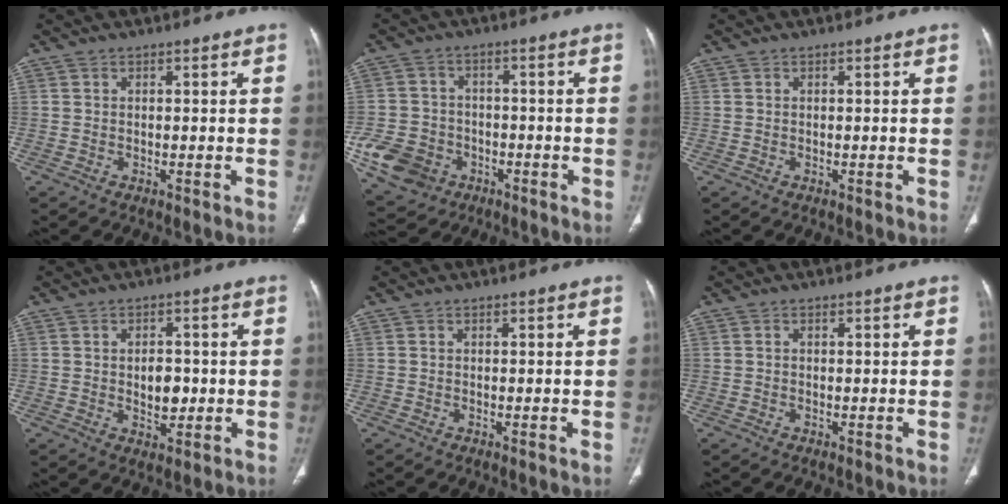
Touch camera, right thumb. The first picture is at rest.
{"total": 10.3, "force": [-4.1, 8.5, 3.9], "torque": [-0.071, 0.020, -0.066]}
{"total": 0.0}
{"total": 5.0, "force": [-0.2, 3.2, 3.8], "torque": [-0.040, -0.001, 0.001]}
{"total": 0.0}
{"total": 0.0}